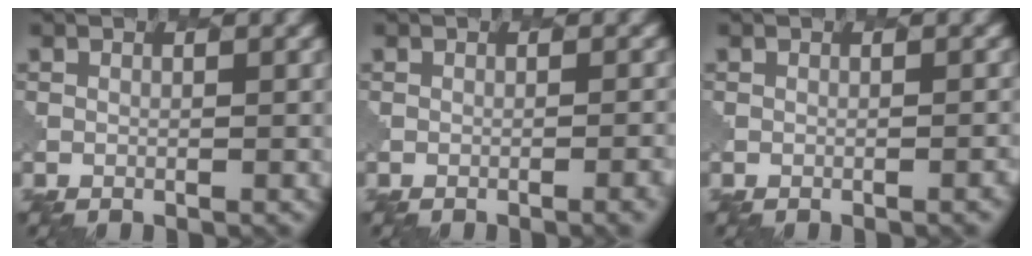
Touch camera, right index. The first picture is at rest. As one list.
[{"total": 2.7, "force": [-1.2, 0.9, 2.3], "torque": [-0.008, 0.006, -0.013]}, {"total": 1.4, "force": [-0.7, 0.5, 1.1], "torque": [0.000, 0.003, -0.008]}]